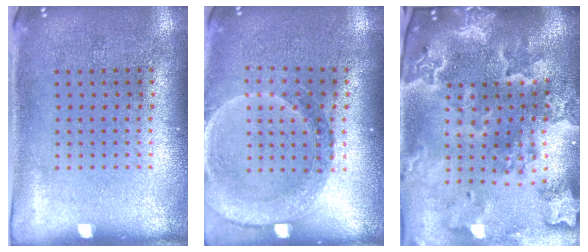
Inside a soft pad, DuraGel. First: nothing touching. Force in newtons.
{"total": 1.5, "press": 1.5, "slide": 0.3}
{"total": 4.0, "press": 3.4, "slide": 2.0}